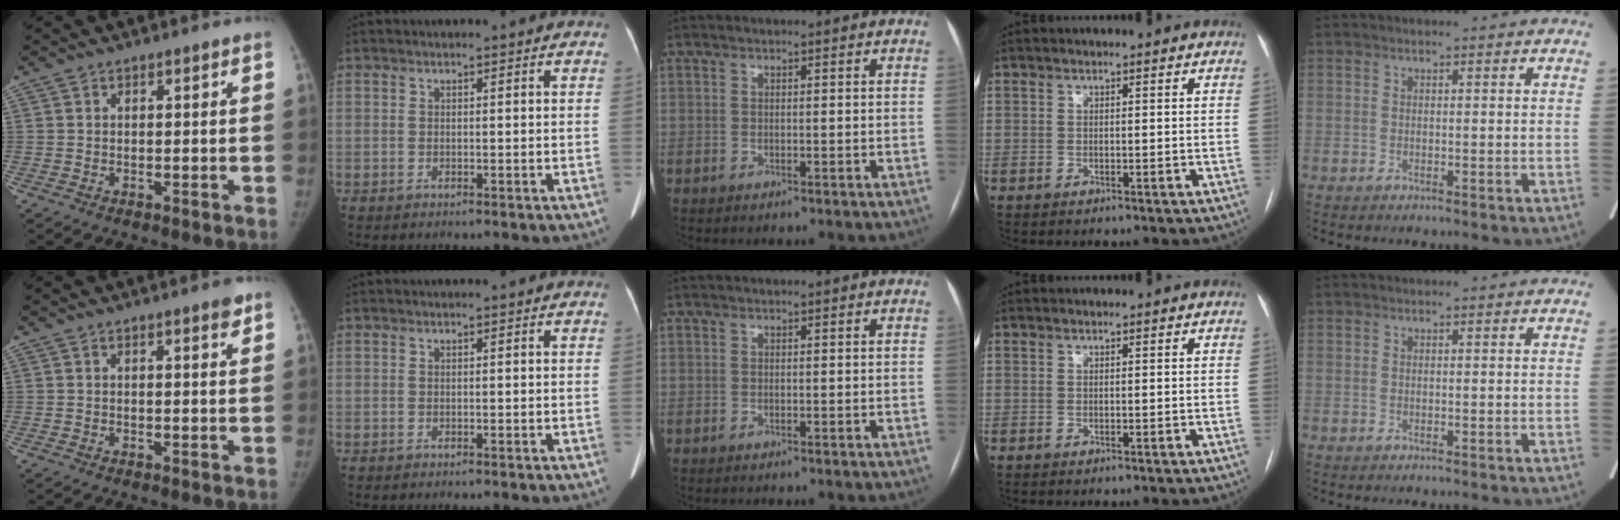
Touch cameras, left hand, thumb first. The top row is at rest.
{"thumb": {"total": 2.0, "force": [1.5, 0.2, 1.3], "torque": [-0.013, -0.009, 0.020]}, "middle": {"total": 0.8, "force": [-0.2, -0.4, -0.6], "torque": [0.013, -0.006, -0.002]}}